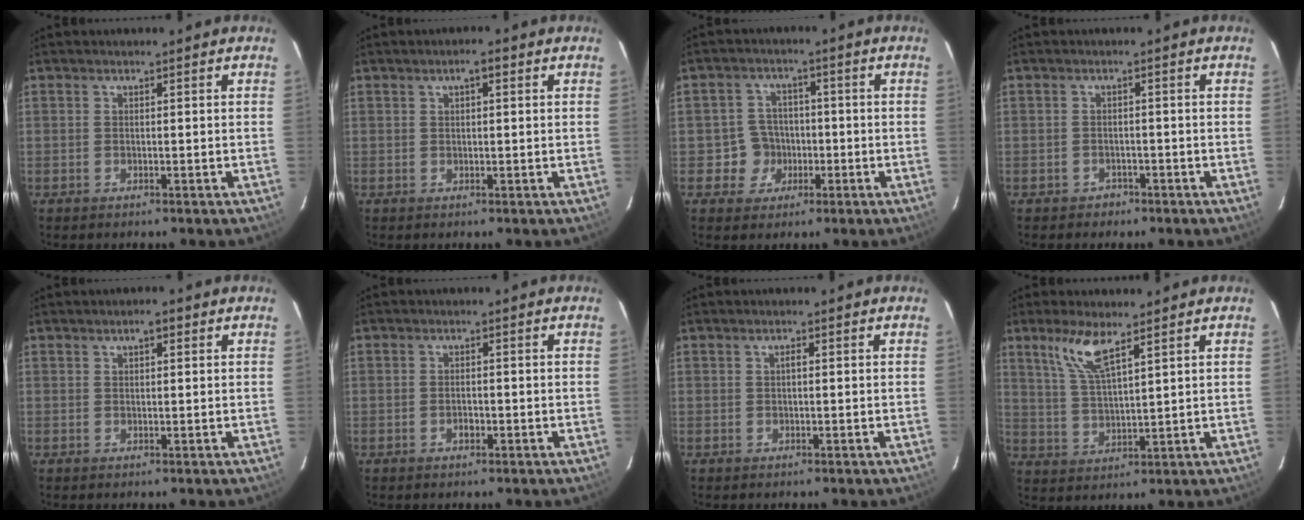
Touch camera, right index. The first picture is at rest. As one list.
[{"total": 2.0, "force": [0.9, 0.8, 1.7], "torque": [-0.029, 0.010, 0.014]}, {"total": 5.6, "force": [-1.5, 5.4, 0.2], "torque": [-0.001, 0.020, -0.019]}, {"total": 2.3, "force": [-1.5, 1.7, 0.1], "torque": [-0.005, 0.008, -0.019]}, {"total": 1.9, "force": [0.9, 0.9, 1.4], "torque": [-0.022, 0.009, 0.014]}, {"total": 1.6, "force": [-0.8, 0.9, 1.0], "torque": [-0.018, 0.003, -0.012]}, {"total": 0.7, "force": [0.1, 0.3, 0.6], "torque": [-0.010, 0.004, 0.001]}, {"total": 7.5, "force": [4.9, 1.6, 5.4], "torque": [-0.115, 0.000, 0.105]}]